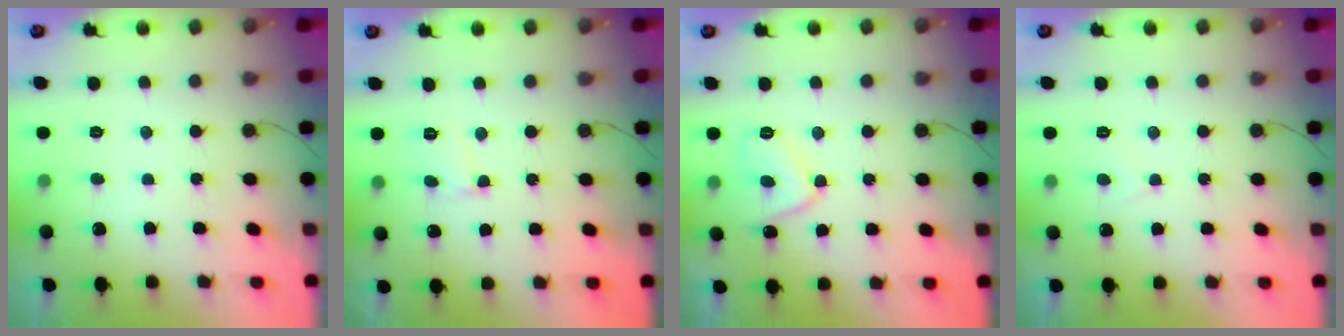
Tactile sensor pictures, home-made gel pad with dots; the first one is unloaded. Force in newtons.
{"total": 3.6, "press": 3.6, "slide": 0.4}
{"total": 8.3, "press": 8.2, "slide": 1.1}
{"total": 2.3, "press": 2.3, "slide": 0.2}